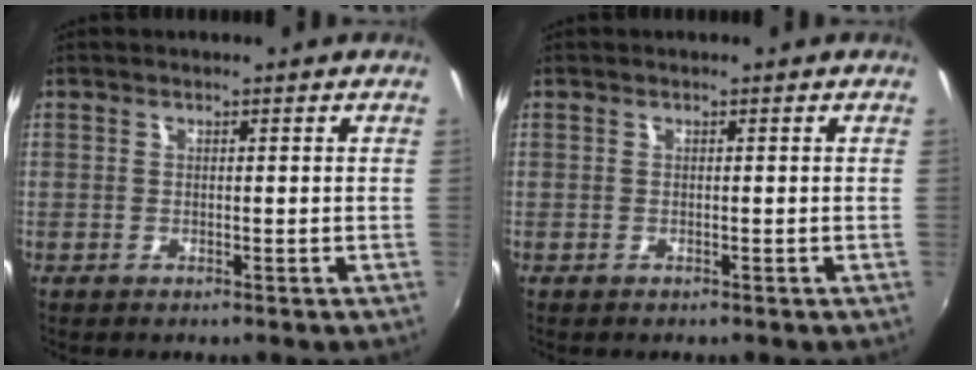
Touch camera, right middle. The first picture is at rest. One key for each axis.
{"total": 0.0}